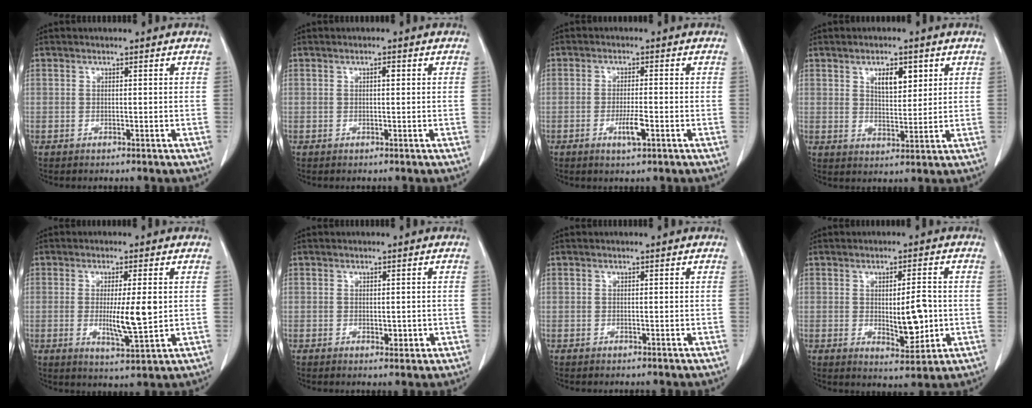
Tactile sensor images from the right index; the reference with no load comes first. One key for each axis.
{"total": 1.0, "fx": 0.3, "fy": 0.2, "fz": 0.9, "tx": -0.014, "ty": 0.002, "tz": 0.004}
{"total": 3.6, "fx": -1.4, "fy": 0.3, "fz": 3.3, "tx": -0.061, "ty": -0.004, "tz": -0.022}
{"total": 5.5, "fx": 2.6, "fy": 2.4, "fz": 4.3, "tx": -0.071, "ty": -0.001, "tz": 0.046}
{"total": 7.0, "fx": 0.1, "fy": 0.7, "fz": 6.9, "tx": -0.115, "ty": -0.015, "tz": 0.006}
{"total": 1.9, "fx": -0.2, "fy": 1.1, "fz": 1.5, "tx": -0.017, "ty": -0.002, "tz": 0.001}
{"total": 0.0}
{"total": 6.9, "fx": -0.4, "fy": 2.1, "fz": 6.6, "tx": -0.096, "ty": -0.010, "tz": 0.002}